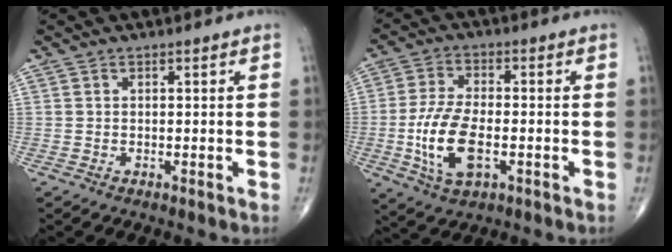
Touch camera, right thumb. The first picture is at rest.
{"total": 11.6, "force": [-2.6, 5.5, 9.8], "torque": [-0.201, 0.006, -0.047]}